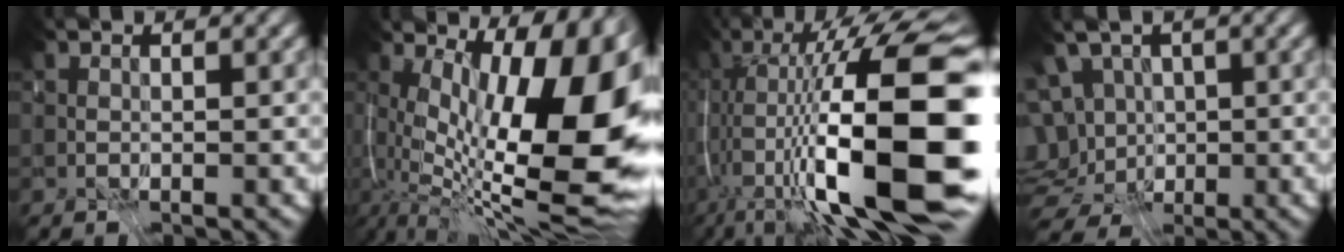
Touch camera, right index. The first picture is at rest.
{"total": 15.5, "force": [0.2, 4.2, 14.9], "torque": [-0.165, -0.017, 0.013]}
{"total": 16.0, "force": [-6.0, 0.8, 14.8], "torque": [-0.201, 0.020, -0.100]}
{"total": 9.4, "force": [-2.0, 6.6, 6.4], "torque": [-0.105, -0.005, -0.039]}